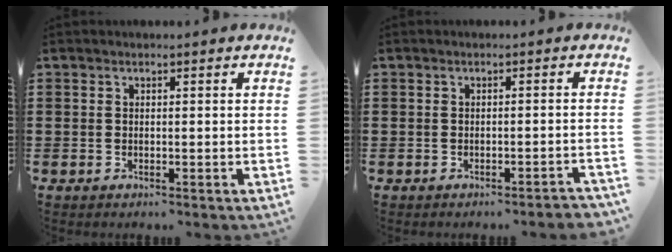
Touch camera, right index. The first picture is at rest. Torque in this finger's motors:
{"motor_torque": [0.03, -0.13, 0.23, 0.01]}